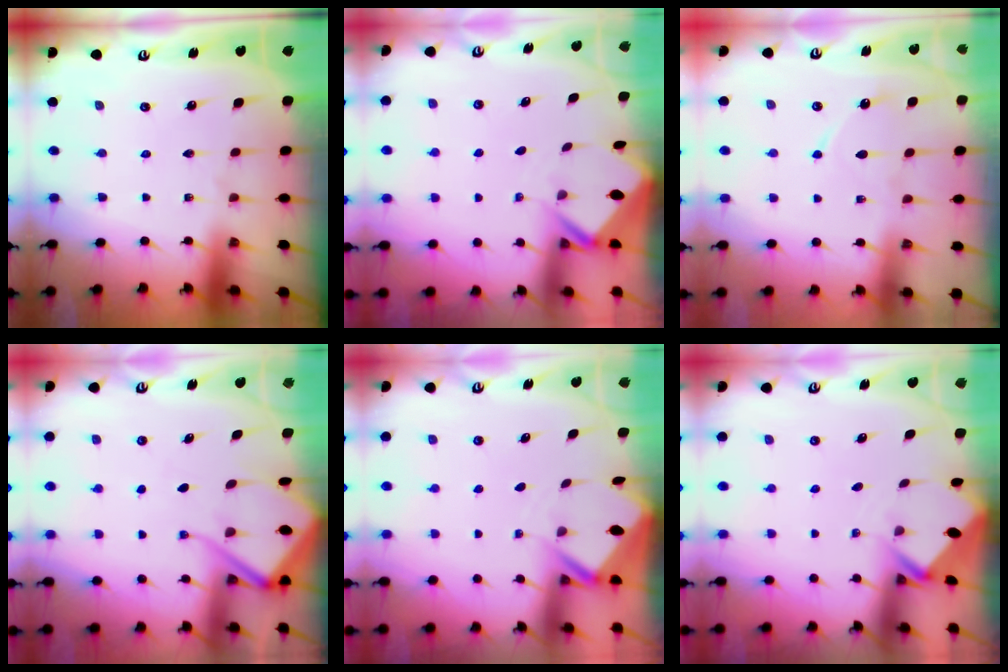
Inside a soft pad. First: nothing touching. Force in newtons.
{"total": 2.4, "press": 2.4, "slide": 0.1}
{"total": 7.4, "press": 7.3, "slide": 0.7}
{"total": 8.5, "press": 8.4, "slide": 0.7}
{"total": 2.9, "press": 2.9, "slide": 0.3}
{"total": 2.2, "press": 2.2, "slide": 0.1}